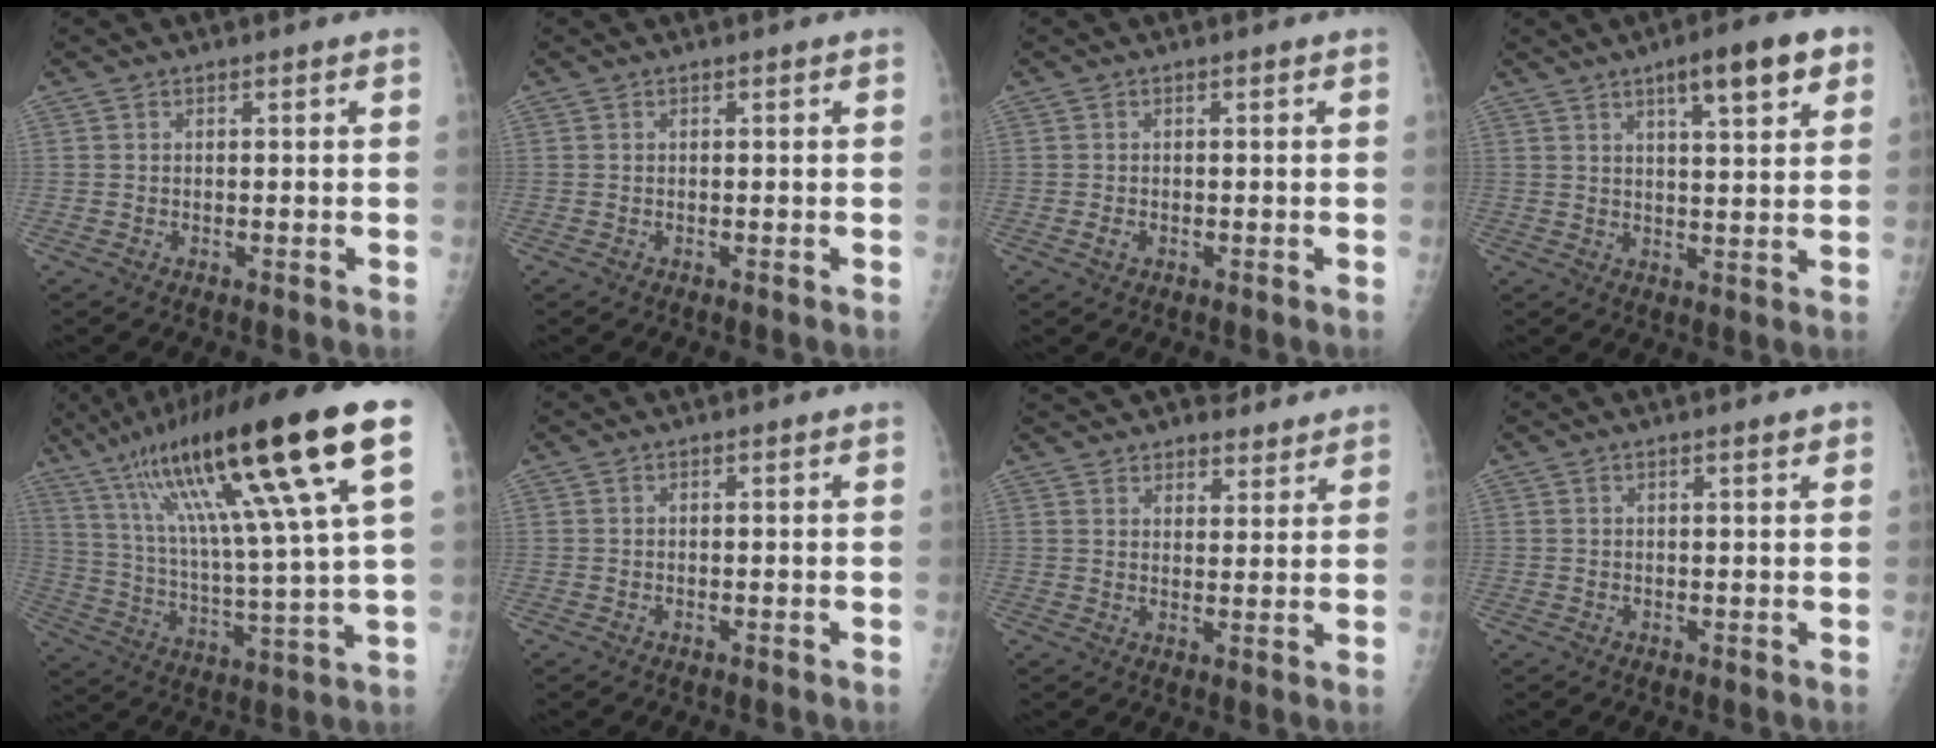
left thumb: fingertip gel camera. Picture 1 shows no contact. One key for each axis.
{"total": 0.0}
{"total": 1.1, "fx": -0.3, "fy": 0.7, "fz": 0.8, "tx": -0.018, "ty": 0.002, "tz": -0.006}
{"total": 10.3, "fx": 5.4, "fy": 2.5, "fz": 8.3, "tx": -0.104, "ty": -0.016, "tz": 0.074}
{"total": 27.8, "fx": 13.4, "fy": 3.5, "fz": 24.2, "tx": -0.415, "ty": -0.014, "tz": 0.220}
{"total": 0.0}
{"total": 12.5, "fx": 10.8, "fy": 4.6, "fz": 4.2, "tx": -0.032, "ty": -0.022, "tz": 0.158}
{"total": 1.7, "fx": 1.1, "fy": 0.1, "fz": 1.3, "tx": -0.019, "ty": -0.003, "tz": 0.014}